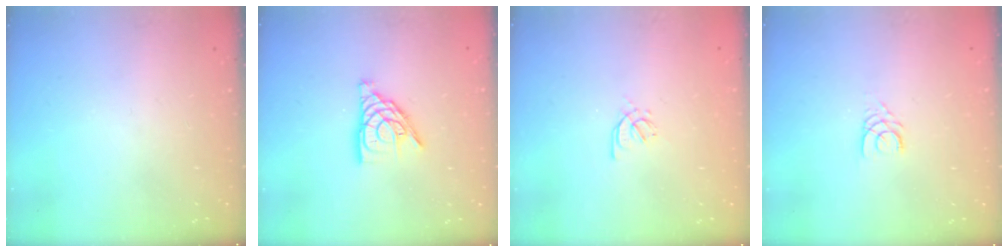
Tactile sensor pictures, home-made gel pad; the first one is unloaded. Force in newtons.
{"total": 10.4, "press": 10.4, "slide": 1.2}
{"total": 2.4, "press": 2.3, "slide": 0.6}
{"total": 3.1, "press": 3.1, "slide": 0.3}